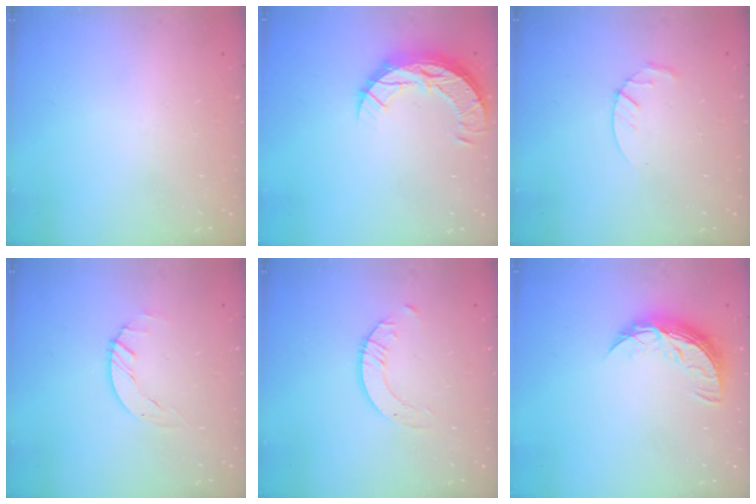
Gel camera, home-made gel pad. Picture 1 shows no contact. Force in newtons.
{"total": 10.3, "press": 10.2, "slide": 0.8}
{"total": 3.0, "press": 2.9, "slide": 0.5}
{"total": 1.5, "press": 1.5, "slide": 0.2}
{"total": 2.3, "press": 2.3, "slide": 0.2}
{"total": 9.1, "press": 9.1, "slide": 0.4}